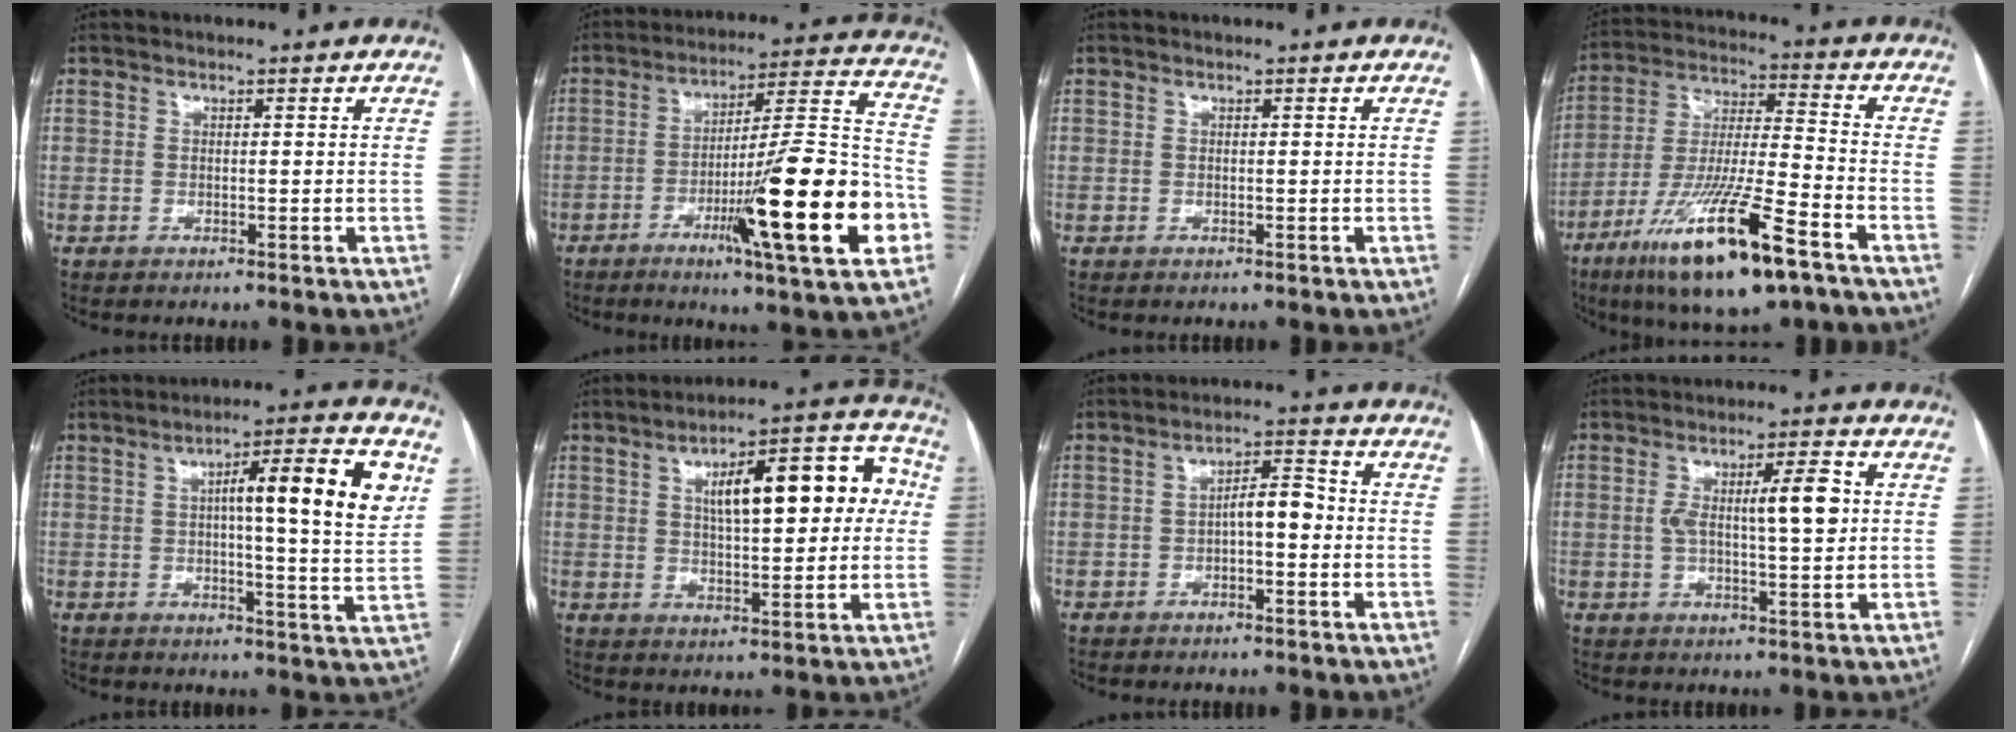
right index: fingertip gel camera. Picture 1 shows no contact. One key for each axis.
{"total": 21.9, "fx": -7.5, "fy": 0.6, "fz": 20.6, "tx": -0.288, "ty": -0.010, "tz": -0.114}
{"total": 0.0}
{"total": 18.8, "fx": -10.9, "fy": 1.9, "fz": 15.3, "tx": -0.297, "ty": -0.040, "tz": -0.191}
{"total": 13.9, "fx": 3.9, "fy": 0.9, "fz": 13.3, "tx": -0.191, "ty": 0.015, "tz": 0.052}
{"total": 15.1, "fx": 3.2, "fy": 4.8, "fz": 14.0, "tx": -0.188, "ty": 0.045, "tz": 0.048}
{"total": 4.5, "fx": -0.7, "fy": 1.5, "fz": 4.2, "tx": -0.067, "ty": 0.022, "tz": -0.009}
{"total": 7.8, "fx": 1.1, "fy": 1.3, "fz": 7.7, "tx": -0.127, "ty": 0.013, "tz": 0.021}